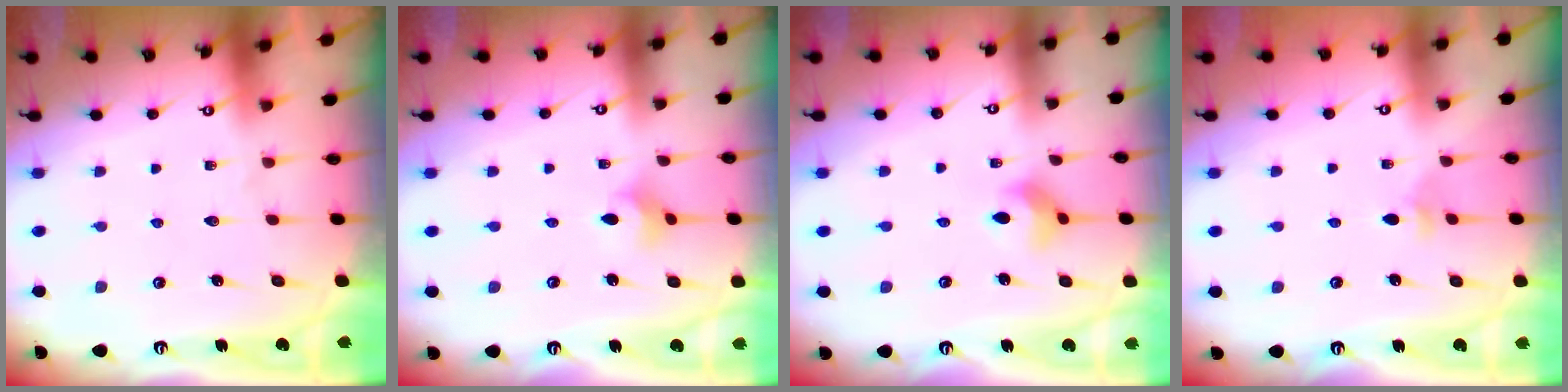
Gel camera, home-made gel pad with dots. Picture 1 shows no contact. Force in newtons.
{"total": 3.6, "press": 3.5, "slide": 0.7}
{"total": 6.2, "press": 6.2, "slide": 0.5}
{"total": 3.4, "press": 3.3, "slide": 0.9}